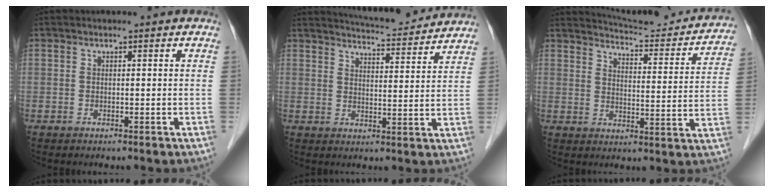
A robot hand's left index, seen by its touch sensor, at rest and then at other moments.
{"total": 12.3, "force": [11.9, 0.8, 3.3], "torque": [-0.054, 0.004, 0.155]}
{"total": 17.2, "force": [16.6, 1.6, 4.1], "torque": [-0.051, -0.046, 0.200]}